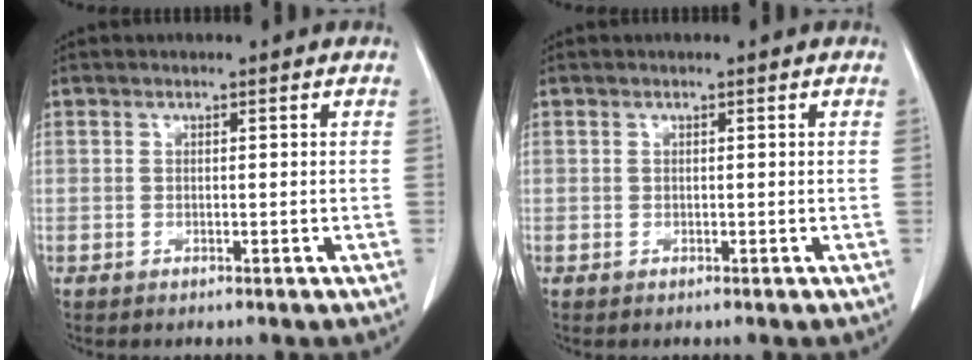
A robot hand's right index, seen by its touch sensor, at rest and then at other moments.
{"total": 0.0}